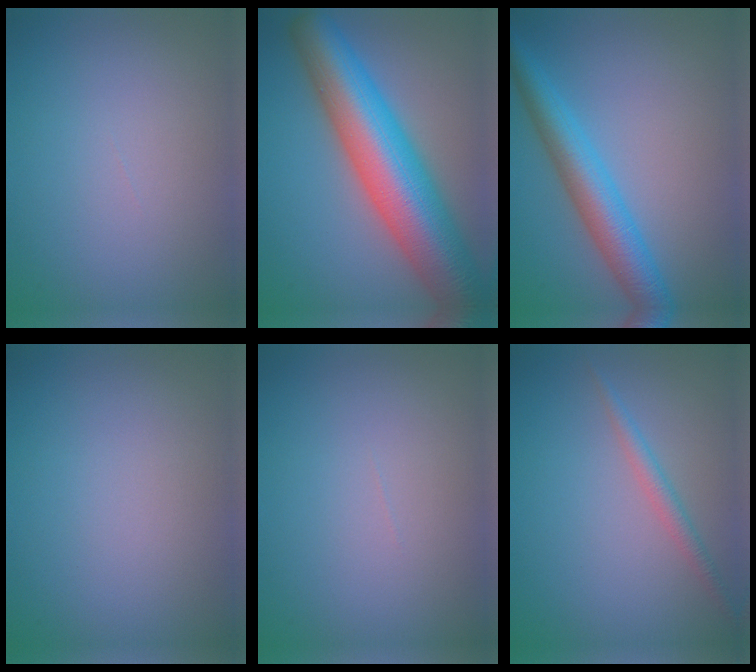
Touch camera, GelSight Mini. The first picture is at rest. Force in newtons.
{"total": 12.7, "press": 12.6, "slide": 0.5}
{"total": 5.4, "press": 5.4, "slide": 0.1}
{"total": 0.0}
{"total": 0.0}
{"total": 1.6, "press": 1.6, "slide": 0.1}